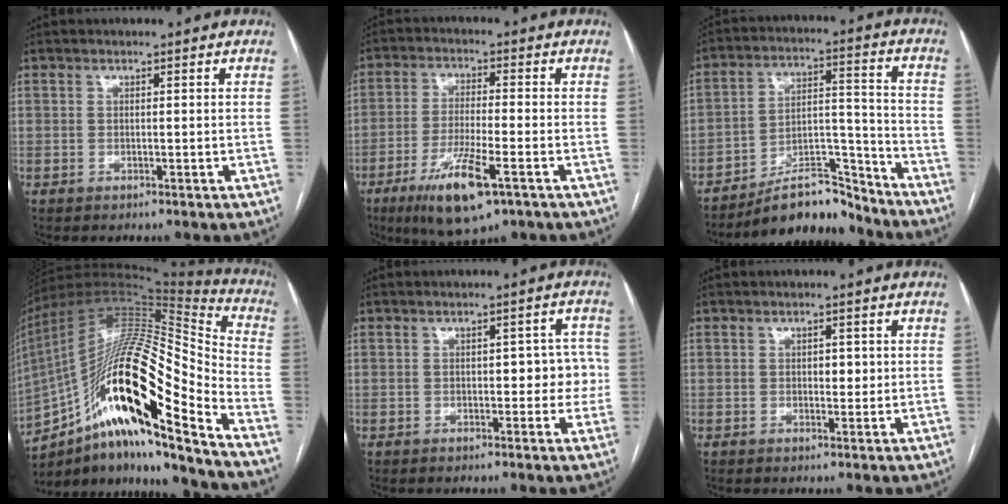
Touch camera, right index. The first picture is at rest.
{"total": 11.1, "force": [-5.8, 1.9, 9.3], "torque": [-0.178, -0.025, -0.098]}
{"total": 11.4, "force": [-10.3, 3.2, 3.6], "torque": [-0.045, 0.046, -0.174]}
{"total": 27.7, "force": [-14.2, 4.6, 23.3], "torque": [-0.399, 0.012, -0.244]}
{"total": 5.1, "force": [-0.1, 2.5, 4.4], "torque": [-0.040, 0.028, -0.001]}
{"total": 2.2, "force": [0.3, 1.3, 1.8], "torque": [-0.024, 0.002, 0.003]}